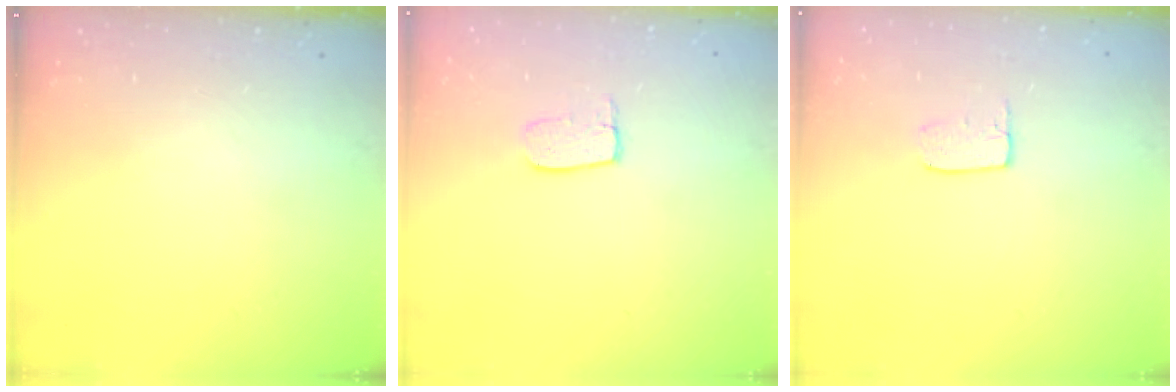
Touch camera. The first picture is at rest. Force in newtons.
{"total": 6.0, "press": 6.0, "slide": 0.5}
{"total": 4.3, "press": 4.3, "slide": 0.3}